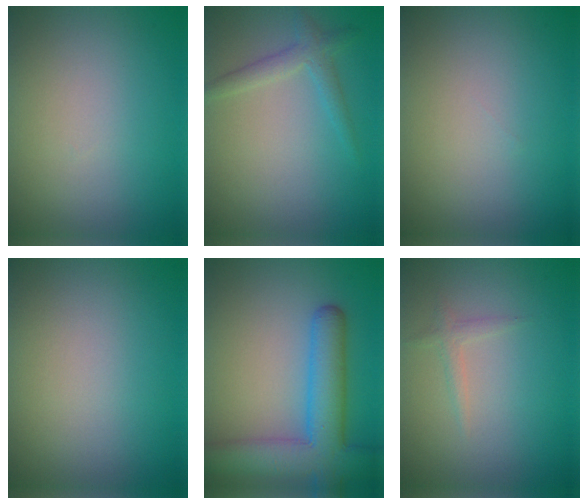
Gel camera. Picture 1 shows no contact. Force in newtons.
{"total": 2.0, "press": 2.0, "slide": 0.1}
{"total": 0.0}
{"total": 0.0}
{"total": 8.0, "press": 8.0, "slide": 0.4}
{"total": 1.0, "press": 1.0, "slide": 0.0}